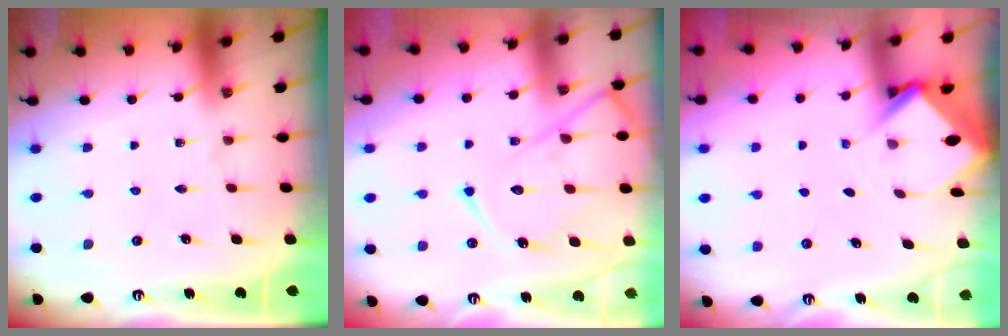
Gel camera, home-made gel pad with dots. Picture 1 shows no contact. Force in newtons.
{"total": 14.6, "press": 14.5, "slide": 1.5}
{"total": 3.0, "press": 3.0, "slide": 0.2}